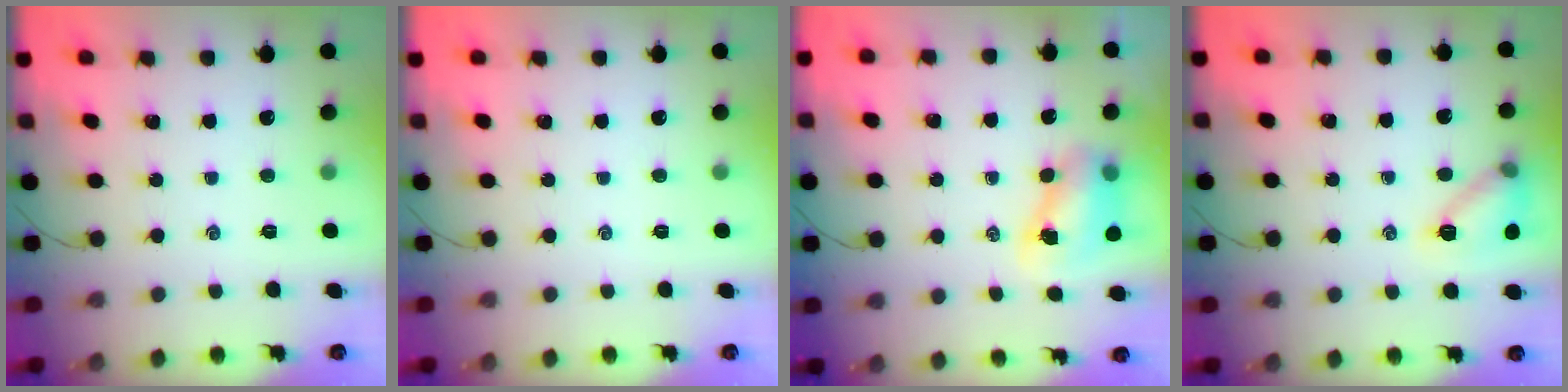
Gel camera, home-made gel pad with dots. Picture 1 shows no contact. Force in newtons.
{"total": 0.0}
{"total": 7.9, "press": 7.7, "slide": 1.5}
{"total": 11.6, "press": 11.6, "slide": 0.3}